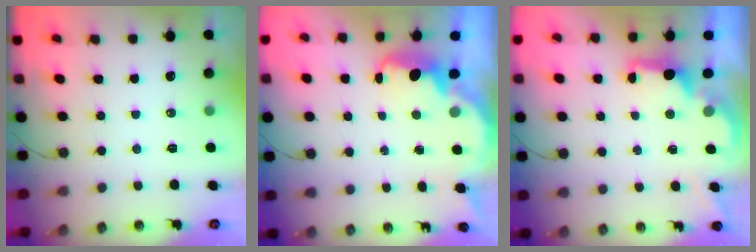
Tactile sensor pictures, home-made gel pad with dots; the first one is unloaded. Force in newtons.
{"total": 2.8, "press": 2.8, "slide": 0.4}
{"total": 2.0, "press": 1.8, "slide": 0.8}